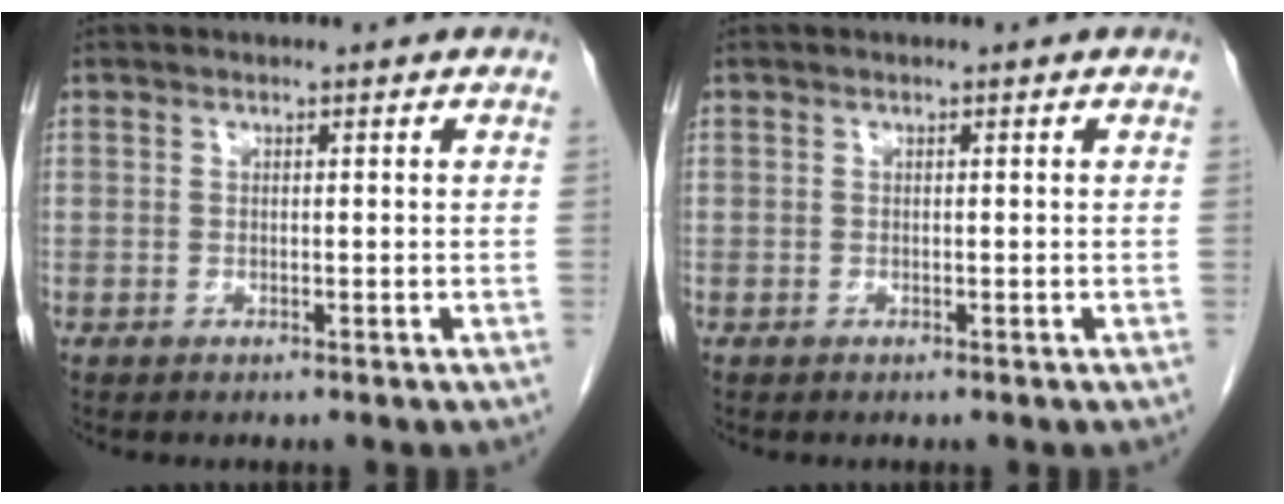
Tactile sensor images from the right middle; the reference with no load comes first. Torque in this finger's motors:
{"motor_torque": [0.02, -0.17, -0.11, -0.07]}